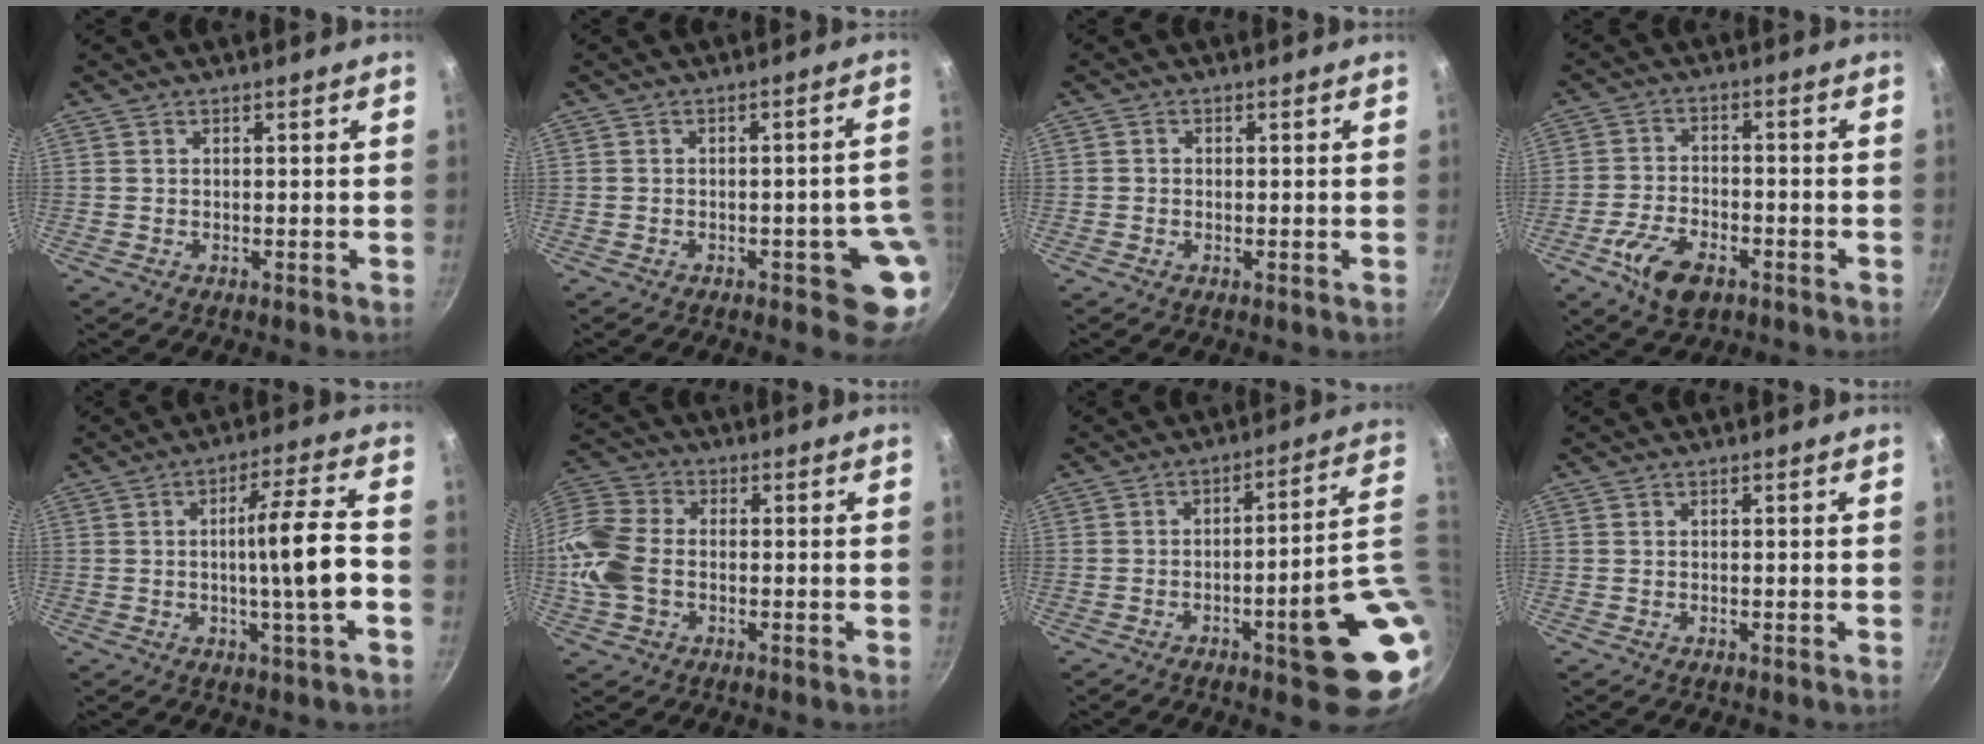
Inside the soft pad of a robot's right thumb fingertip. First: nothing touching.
{"total": 8.1, "force": [-2.4, 3.4, 6.9], "torque": [-0.029, 0.025, -0.024]}
{"total": 0.7, "force": [-0.2, 0.6, 0.2], "torque": [-0.005, 0.003, -0.004]}
{"total": 9.4, "force": [-4.8, 4.9, 6.4], "torque": [-0.119, 0.022, -0.087]}
{"total": 10.6, "force": [-1.9, 0.4, 10.4], "torque": [-0.162, 0.023, -0.029]}
{"total": 12.7, "force": [-1.8, 9.1, 8.7], "torque": [-0.177, 0.022, -0.053]}
{"total": 16.7, "force": [-2.8, 3.8, 16.1], "torque": [-0.171, 0.021, -0.027]}
{"total": 0.0}